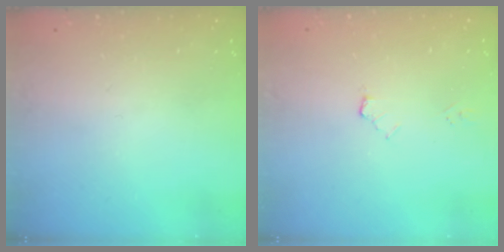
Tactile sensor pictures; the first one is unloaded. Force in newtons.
{"total": 3.8, "press": 2.2, "slide": 3.1}